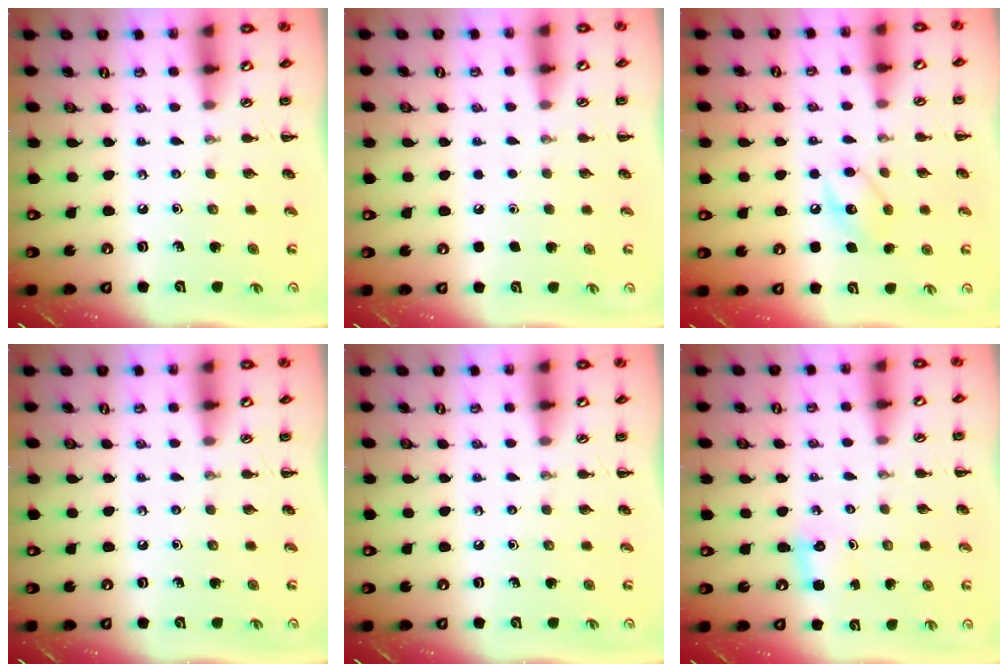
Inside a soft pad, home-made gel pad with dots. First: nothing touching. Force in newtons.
{"total": 1.7, "press": 1.7, "slide": 0.1}
{"total": 8.6, "press": 8.6, "slide": 0.7}
{"total": 0.0}
{"total": 0.0}
{"total": 1.8, "press": 1.7, "slide": 0.5}